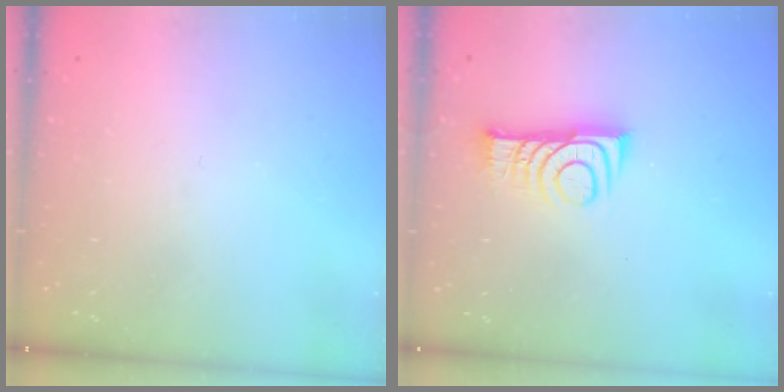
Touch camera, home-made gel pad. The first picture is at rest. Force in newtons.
{"total": 9.3, "press": 9.3, "slide": 0.2}